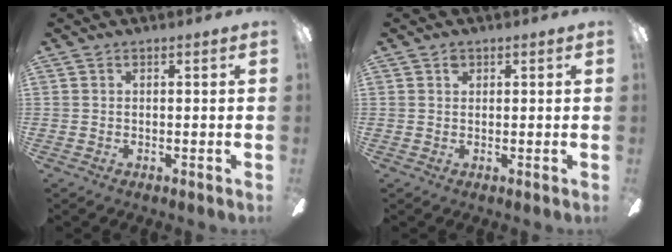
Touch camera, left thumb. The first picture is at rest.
{"total": 1.2, "force": [0.7, 0.9, 0.5], "torque": [-0.004, -0.004, 0.012]}